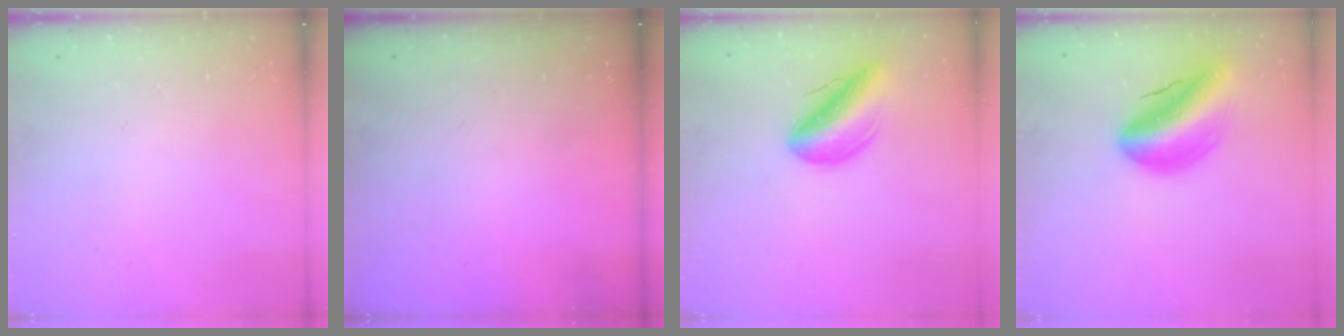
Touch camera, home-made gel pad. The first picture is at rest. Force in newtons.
{"total": 0.0}
{"total": 12.4, "press": 12.2, "slide": 2.1}
{"total": 16.4, "press": 15.7, "slide": 4.6}